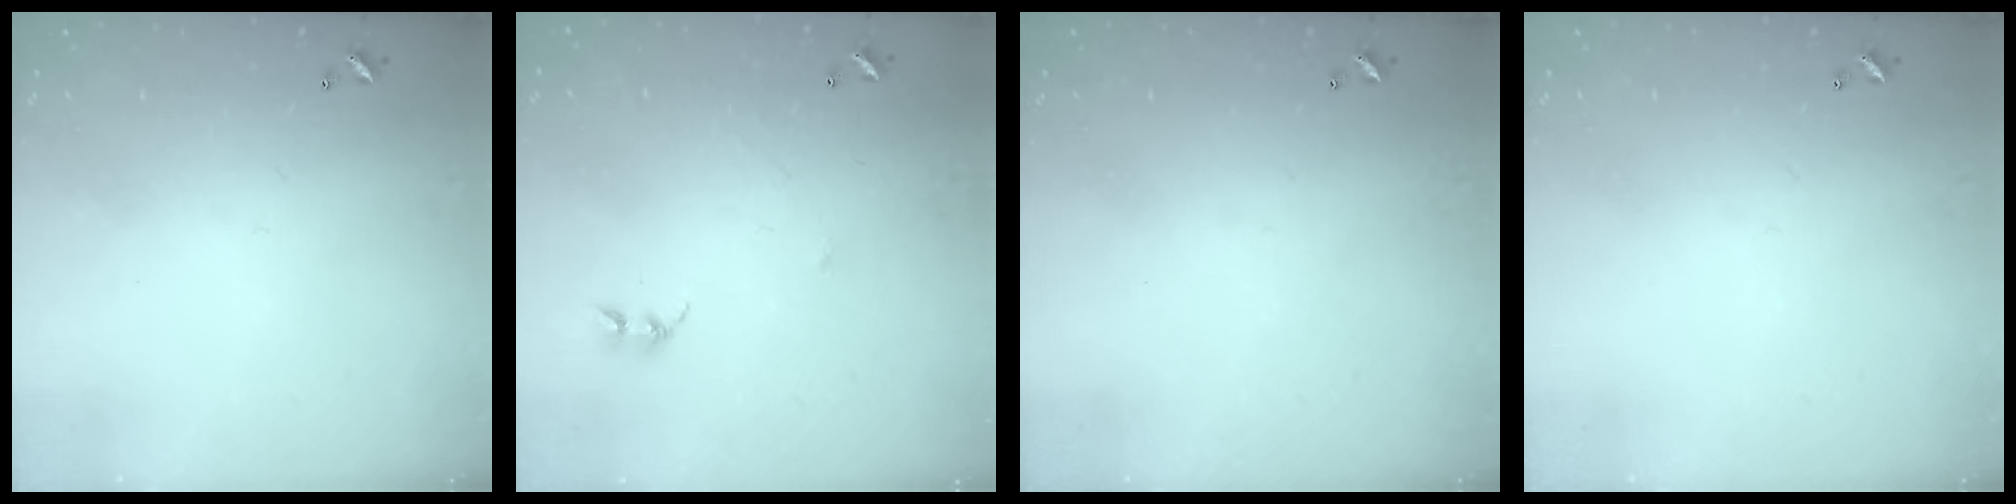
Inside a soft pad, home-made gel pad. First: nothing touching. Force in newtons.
{"total": 2.6, "press": 2.6, "slide": 0.3}
{"total": 0.0}
{"total": 0.0}